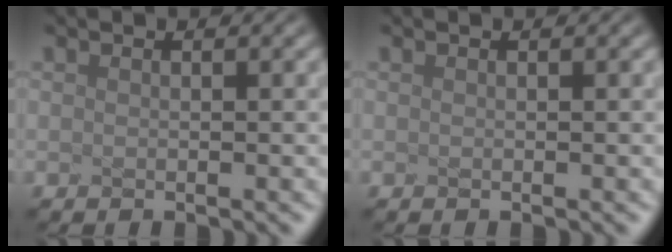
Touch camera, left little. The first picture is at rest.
{"total": 0.0}